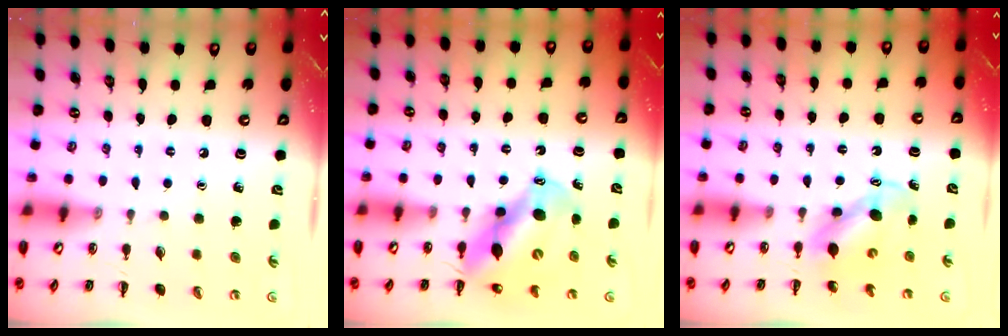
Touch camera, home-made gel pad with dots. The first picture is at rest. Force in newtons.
{"total": 12.8, "press": 12.4, "slide": 3.2}
{"total": 6.4, "press": 6.4, "slide": 0.8}